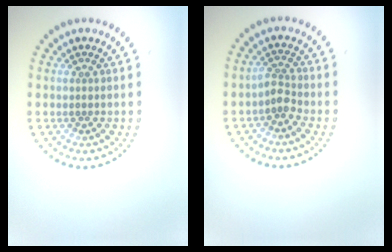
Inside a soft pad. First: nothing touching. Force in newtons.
{"total": 1.8, "press": 1.3, "slide": 1.2}